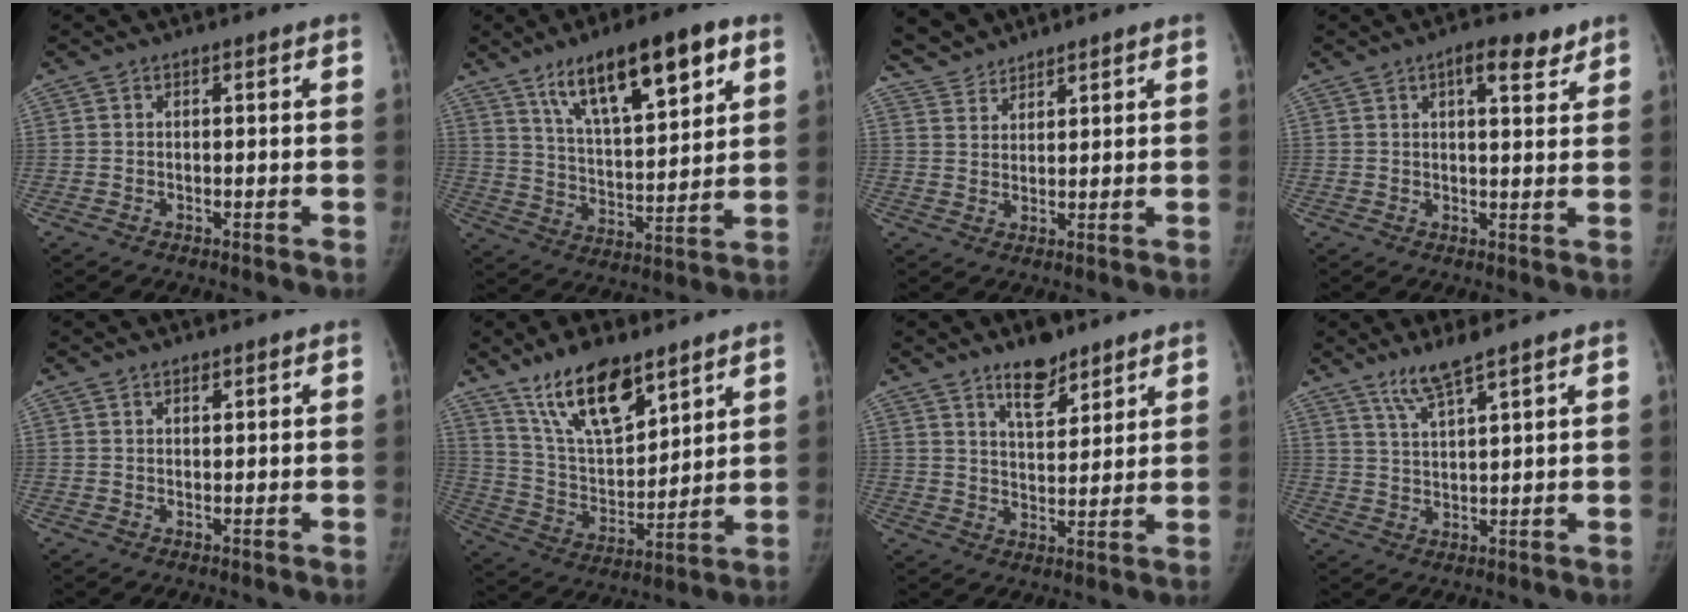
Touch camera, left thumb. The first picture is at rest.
{"total": 18.3, "force": [10.1, 6.1, 14.0], "torque": [-0.197, -0.034, 0.172]}
{"total": 4.6, "force": [4.5, 1.2, 0.1], "torque": [0.005, -0.013, 0.091]}
{"total": 6.0, "force": [3.7, 2.2, 4.2], "torque": [-0.044, -0.017, 0.049]}
{"total": 1.2, "force": [1.0, 0.5, 0.5], "torque": [-0.003, -0.006, 0.015]}
{"total": 16.8, "force": [11.6, 6.8, 10.2], "torque": [-0.143, -0.064, 0.222]}
{"total": 8.2, "force": [6.0, 3.4, 4.5], "torque": [-0.046, -0.043, 0.101]}
{"total": 5.9, "force": [4.5, 0.2, 3.8], "torque": [-0.077, -0.029, 0.093]}